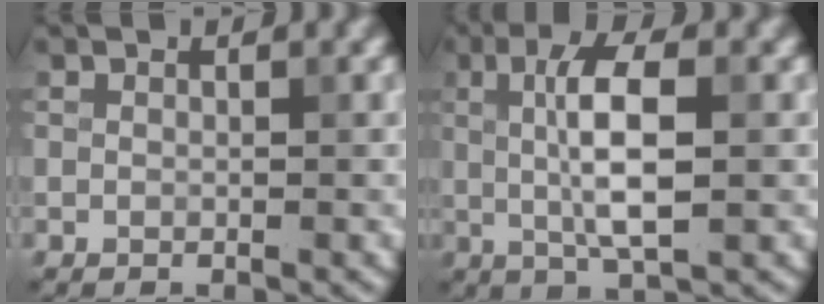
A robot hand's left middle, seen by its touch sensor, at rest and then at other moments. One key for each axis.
{"total": 5.9, "fx": 0.5, "fy": 1.7, "fz": 5.6, "tx": -0.105, "ty": 0.005, "tz": 0.008}